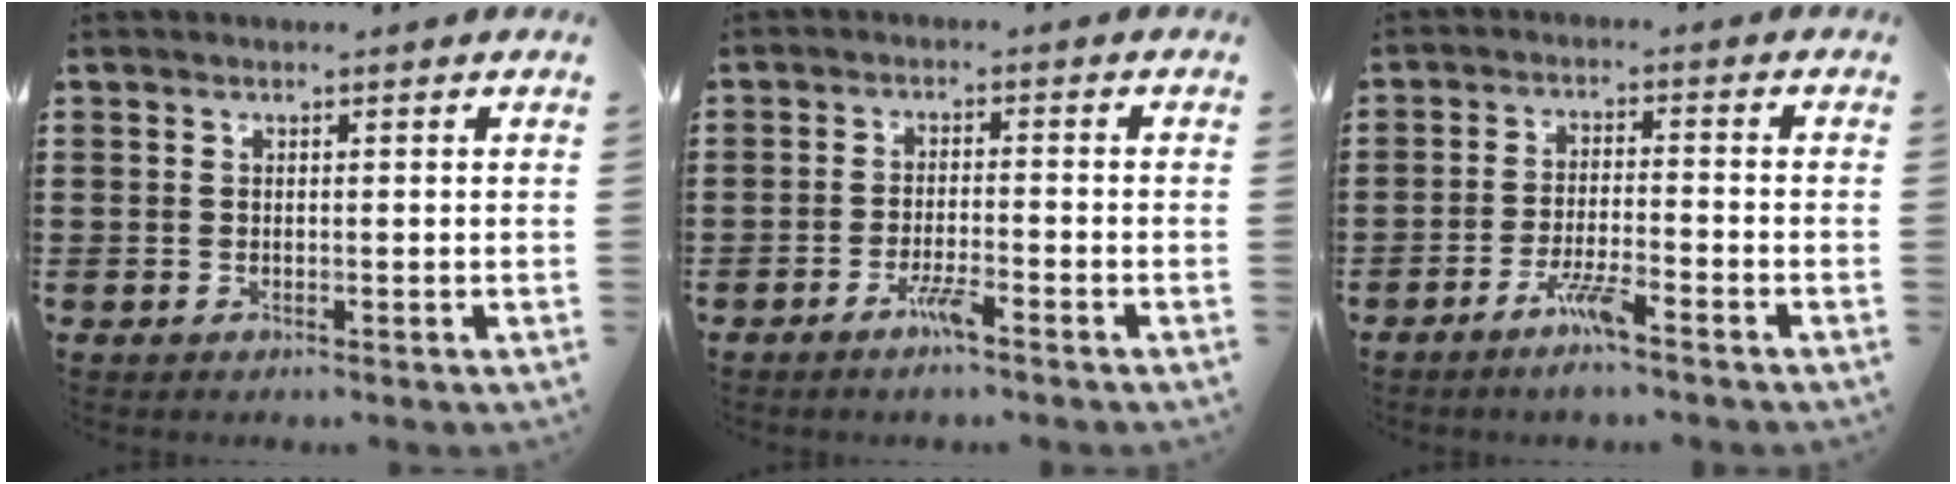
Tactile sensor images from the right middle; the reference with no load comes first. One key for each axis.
{"total": 3.5, "fx": -2.4, "fy": 0.2, "fz": 2.6, "tx": -0.058, "ty": -0.005, "tz": -0.045}
{"total": 4.8, "fx": -3.3, "fy": 0.4, "fz": 3.4, "tx": -0.078, "ty": -0.008, "tz": -0.062}